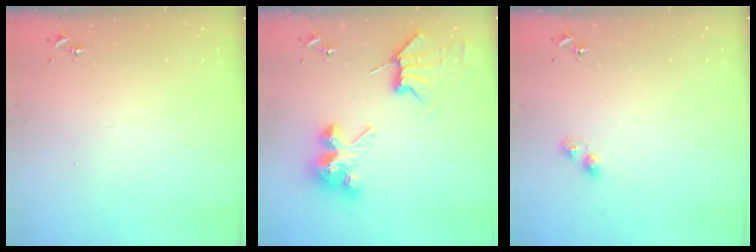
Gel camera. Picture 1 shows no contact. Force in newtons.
{"total": 9.0, "press": 8.9, "slide": 1.3}
{"total": 3.5, "press": 3.5, "slide": 0.2}